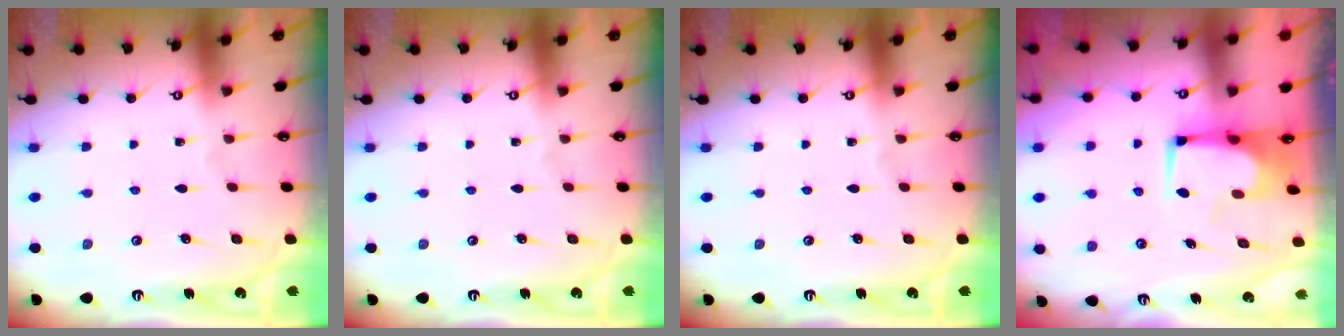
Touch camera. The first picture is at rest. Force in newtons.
{"total": 0.0}
{"total": 0.0}
{"total": 1.5, "press": 1.5, "slide": 0.2}